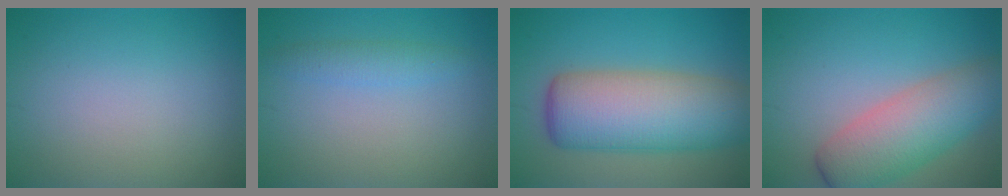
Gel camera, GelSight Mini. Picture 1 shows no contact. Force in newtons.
{"total": 1.8, "press": 1.8, "slide": 0.1}
{"total": 10.6, "press": 10.6, "slide": 0.6}
{"total": 6.9, "press": 6.9, "slide": 0.3}